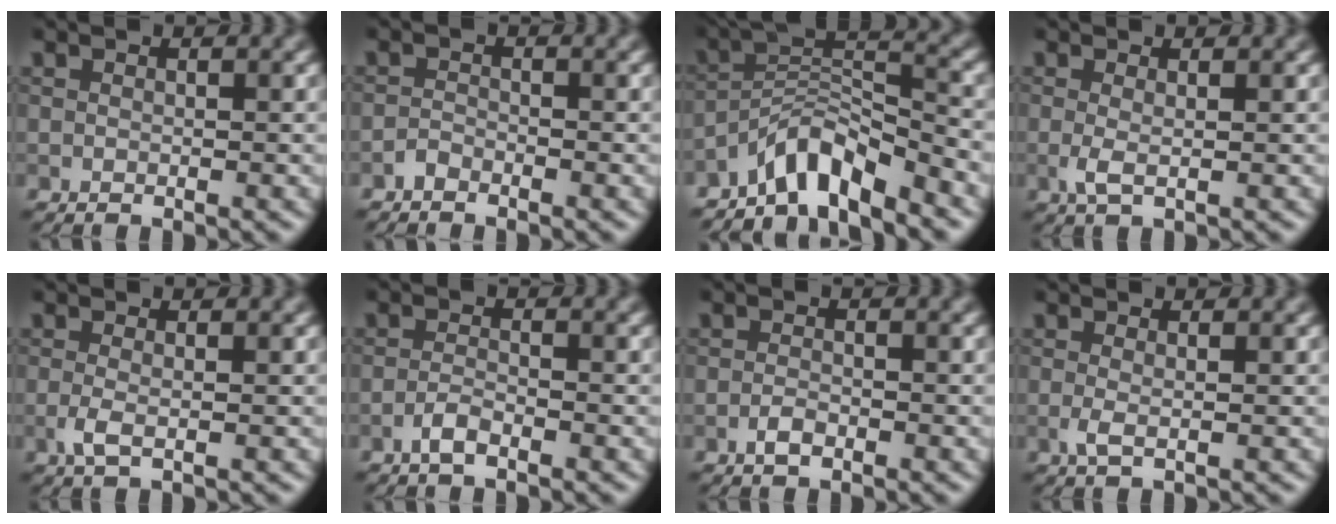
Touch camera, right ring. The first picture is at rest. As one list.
[{"total": 0.9, "force": [-0.9, 0.3, 0.2], "torque": [-0.003, 0.002, -0.019]}, {"total": 5.8, "force": [-4.8, 1.2, 3.1], "torque": [-0.047, 0.009, -0.095]}, {"total": 1.5, "force": [-0.1, 0.3, 1.5], "torque": [-0.031, -0.002, -0.002]}, {"total": 1.6, "force": [-0.3, 0.4, 1.5], "torque": [-0.034, -0.004, -0.009]}, {"total": 1.6, "force": [-1.1, 0.4, 1.1], "torque": [-0.022, 0.004, -0.025]}, {"total": 1.3, "force": [-0.7, 0.5, 0.9], "torque": [-0.018, 0.001, -0.016]}, {"total": 1.4, "force": [-0.1, 0.3, 1.3], "torque": [-0.028, -0.002, -0.003]}]